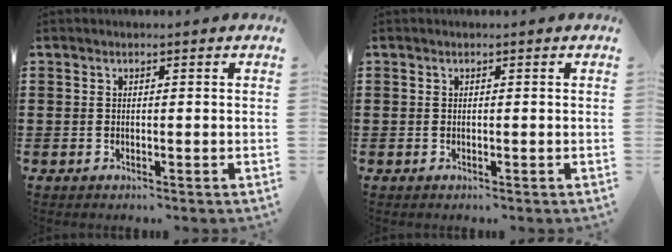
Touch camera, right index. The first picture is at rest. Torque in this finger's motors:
{"motor_torque": [-0.13, 2.01, 0.00, 0.00]}